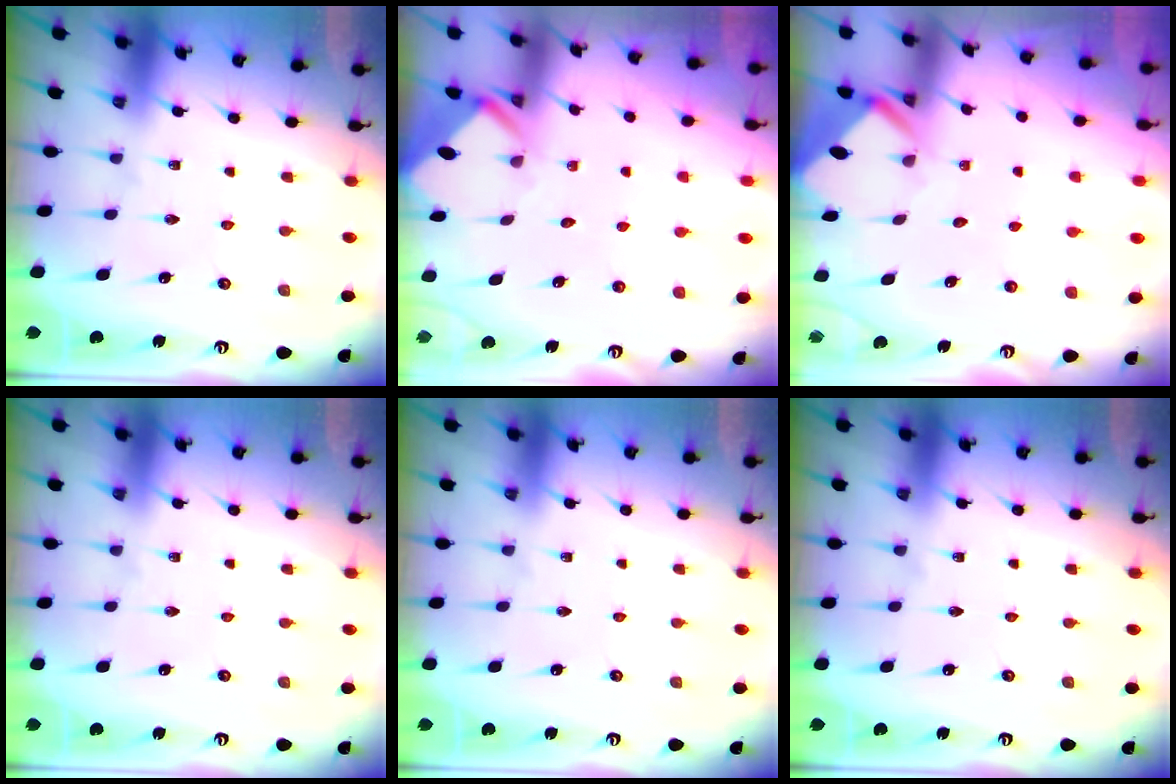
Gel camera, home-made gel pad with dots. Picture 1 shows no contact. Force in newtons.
{"total": 3.6, "press": 3.6, "slide": 0.3}
{"total": 3.9, "press": 3.9, "slide": 0.4}
{"total": 0.0}
{"total": 0.0}
{"total": 0.0}